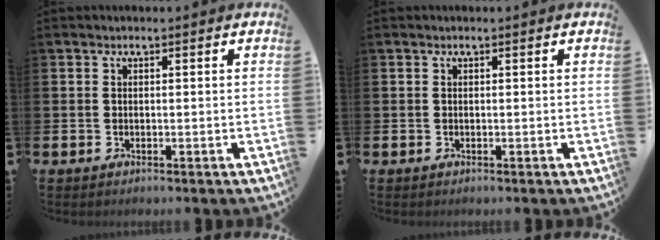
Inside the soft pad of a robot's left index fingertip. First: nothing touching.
{"total": 0.0}